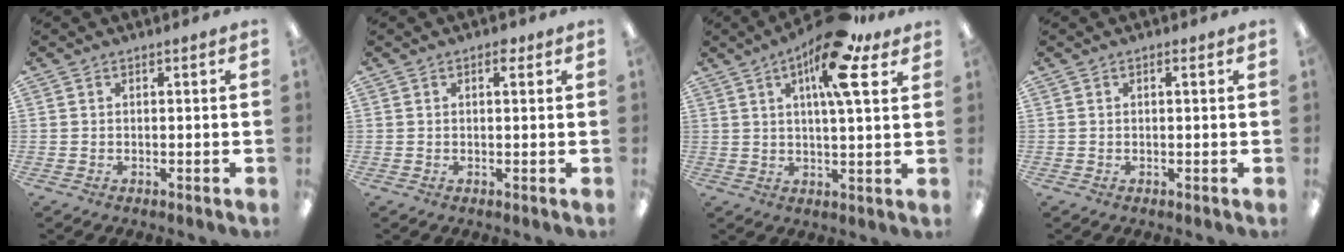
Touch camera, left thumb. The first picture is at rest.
{"total": 1.4, "force": [0.8, 0.6, 1.0], "torque": [-0.006, -0.004, 0.010]}
{"total": 15.3, "force": [8.0, 4.4, 12.2], "torque": [-0.184, -0.031, 0.123]}
{"total": 0.7, "force": [0.4, 0.2, 0.5], "torque": [-0.003, 0.000, 0.004]}